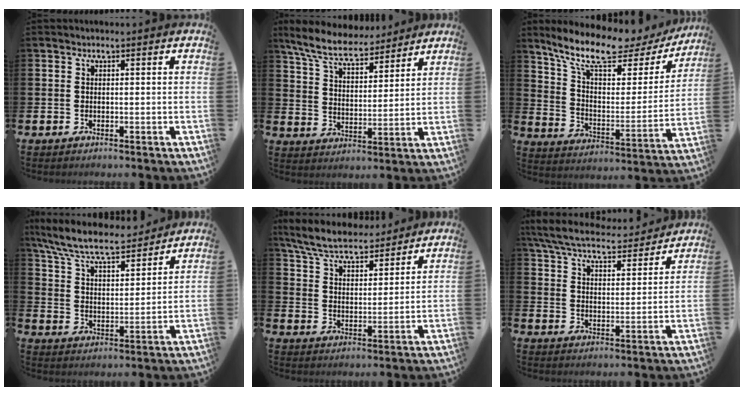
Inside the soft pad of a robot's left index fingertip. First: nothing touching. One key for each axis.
{"total": 8.0, "fx": 7.3, "fy": 1.8, "fz": 2.8, "tx": -0.089, "ty": -0.034, "tz": 0.132}
{"total": 11.1, "fx": 9.1, "fy": 3.5, "fz": 5.4, "tx": -0.140, "ty": -0.052, "tz": 0.154}
{"total": 8.8, "fx": 8.1, "fy": 1.6, "fz": 3.1, "tx": -0.099, "ty": -0.051, "tz": 0.141}
{"total": 7.1, "fx": 6.6, "fy": 1.5, "fz": 2.2, "tx": -0.076, "ty": -0.035, "tz": 0.118}
{"total": 7.0, "fx": 6.6, "fy": 1.3, "fz": 2.1, "tx": -0.073, "ty": -0.042, "tz": 0.114}